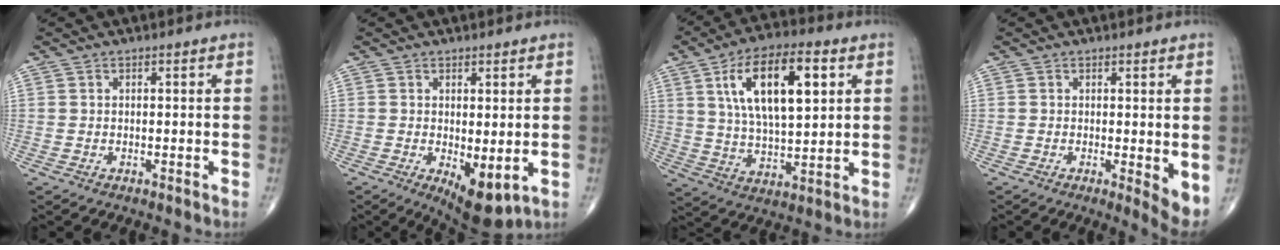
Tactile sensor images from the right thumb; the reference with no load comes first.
{"total": 7.0, "force": [-1.2, 3.0, 6.2], "torque": [-0.085, -0.021, -0.006]}
{"total": 16.9, "force": [5.7, 7.2, 14.2], "torque": [-0.231, -0.008, 0.100]}
{"total": 4.0, "force": [0.0, 1.2, 3.9], "torque": [-0.054, -0.013, -0.001]}